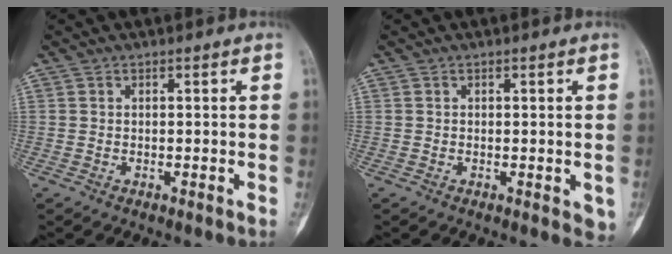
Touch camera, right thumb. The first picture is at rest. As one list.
[{"total": 2.1, "force": [-0.3, 1.1, 1.8], "torque": [-0.006, -0.002, -0.005]}]